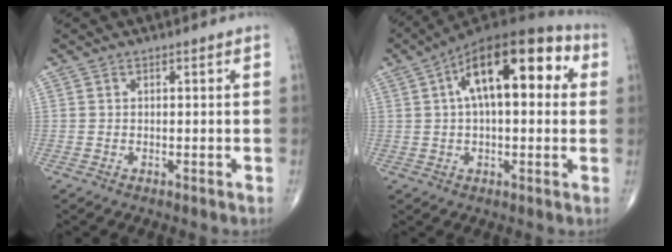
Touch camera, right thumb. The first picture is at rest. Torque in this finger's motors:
{"motor_torque": [0.85, 4.16, 1.75, 0.34, 0.21]}